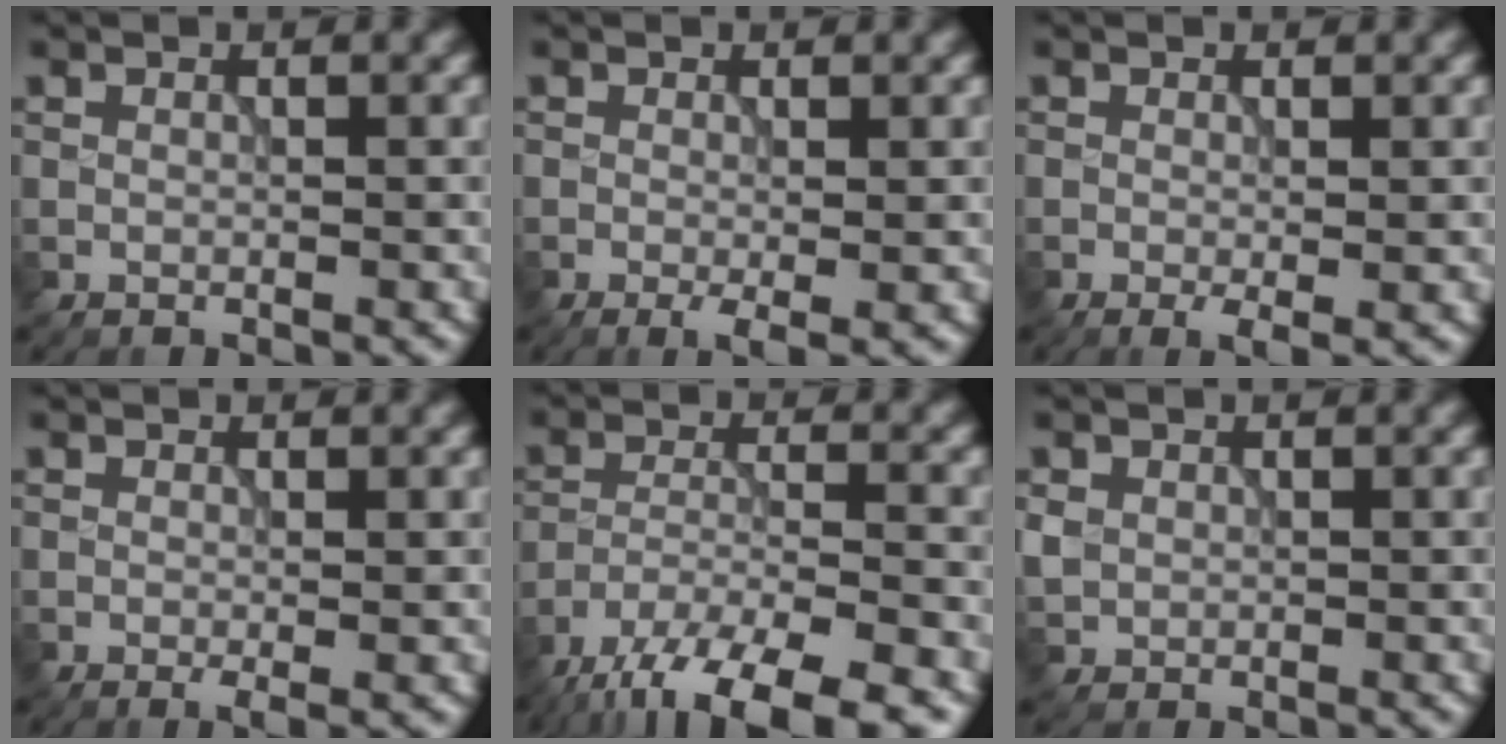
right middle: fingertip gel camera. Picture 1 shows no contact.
{"total": 1.8, "force": [-0.5, 0.3, 1.7], "torque": [-0.030, -0.010, -0.007]}
{"total": 1.5, "force": [-0.3, 0.2, 1.5], "torque": [-0.024, -0.010, -0.005]}
{"total": 1.1, "force": [-0.2, 0.1, 1.0], "torque": [-0.016, -0.009, -0.005]}
{"total": 11.9, "force": [-9.5, 3.4, 6.3], "torque": [-0.113, -0.032, -0.147]}
{"total": 1.5, "force": [0.3, 1.4, 0.5], "torque": [-0.010, -0.003, 0.007]}